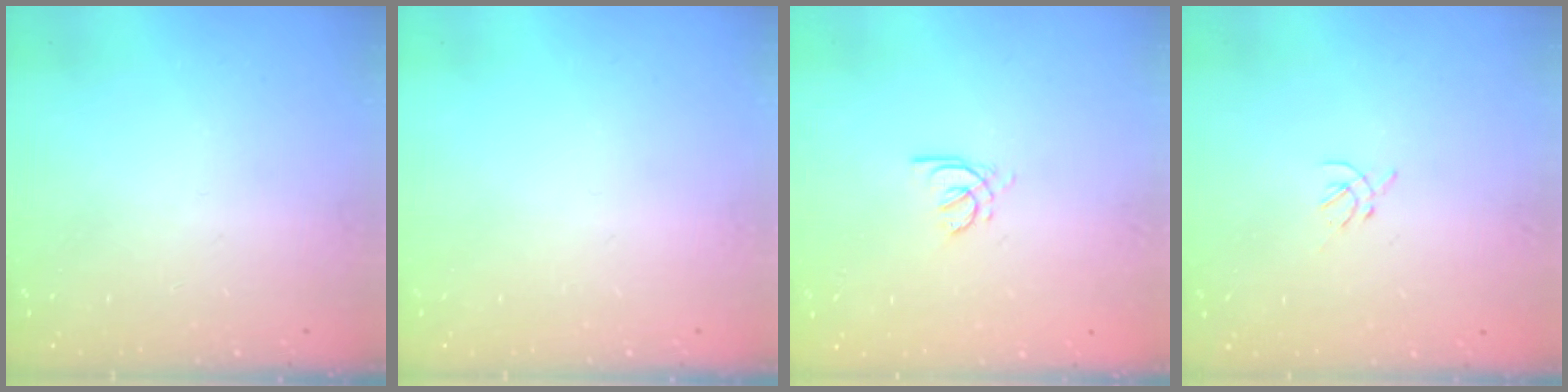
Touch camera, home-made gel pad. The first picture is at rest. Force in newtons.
{"total": 0.0}
{"total": 2.1, "press": 2.0, "slide": 0.6}
{"total": 1.2, "press": 1.1, "slide": 0.5}